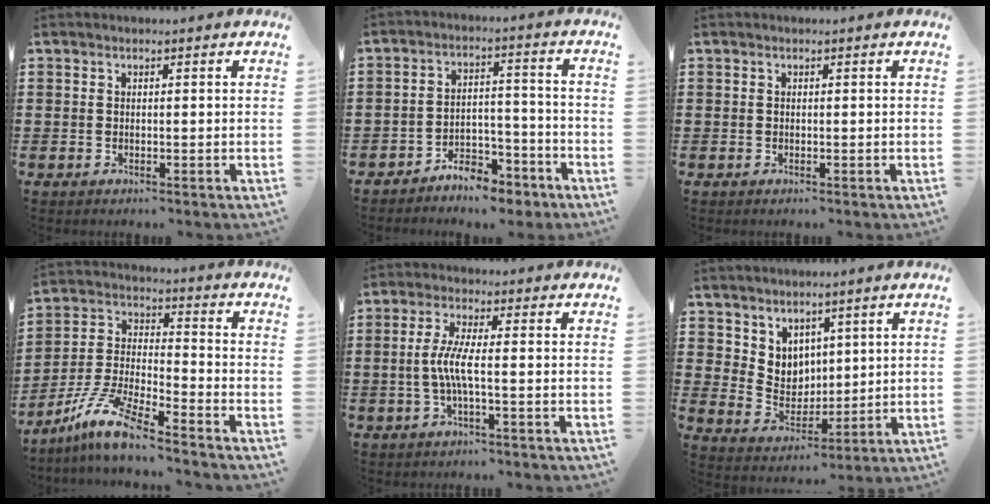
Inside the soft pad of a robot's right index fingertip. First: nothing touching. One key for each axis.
{"total": 5.5, "fx": -5.1, "fy": 1.7, "fz": 1.2, "tx": -0.017, "ty": 0.019, "tz": -0.099}
{"total": 0.0}
{"total": 9.4, "fx": -7.7, "fy": 0.4, "fz": 5.3, "tx": -0.127, "ty": -0.004, "tz": -0.159}
{"total": 5.0, "fx": -0.8, "fy": 0.6, "fz": 4.9, "tx": -0.110, "ty": -0.008, "tz": -0.026}
{"total": 5.7, "fx": 3.7, "fy": 4.3, "fz": 0.4, "tx": -0.036, "ty": -0.008, "tz": 0.071}